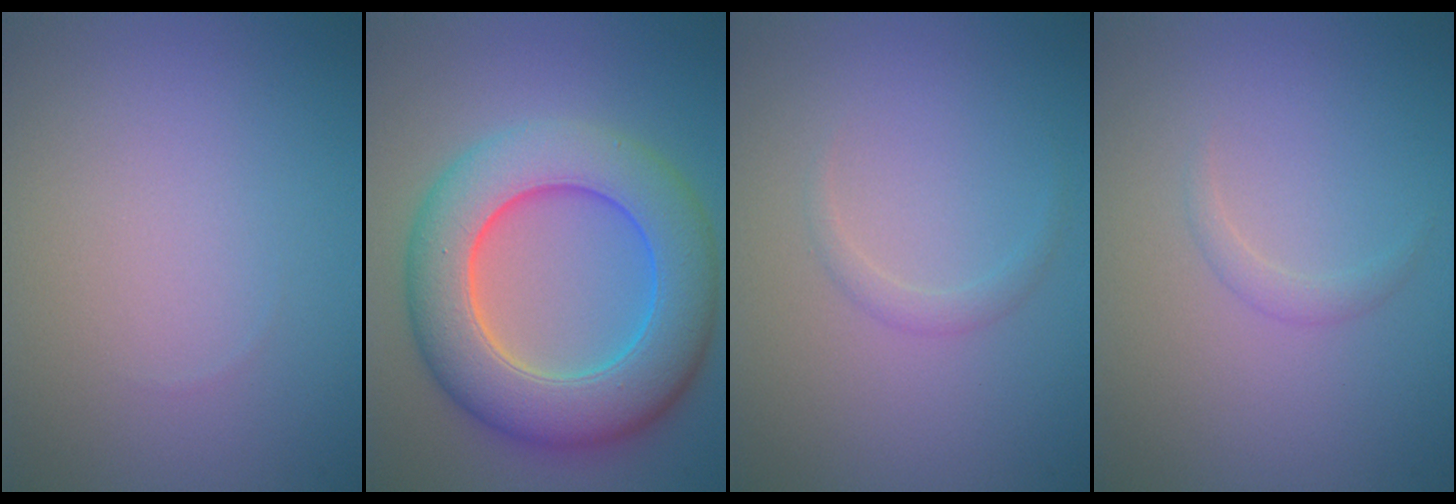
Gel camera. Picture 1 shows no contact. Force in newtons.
{"total": 10.3, "press": 10.3, "slide": 0.3}
{"total": 1.0, "press": 1.0, "slide": 0.0}
{"total": 0.9, "press": 0.9, "slide": 0.1}